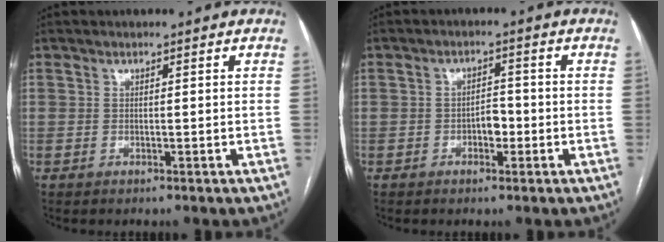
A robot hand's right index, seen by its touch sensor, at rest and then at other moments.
{"total": 2.8, "force": [-1.0, 1.4, 2.2], "torque": [-0.028, 0.007, -0.016]}